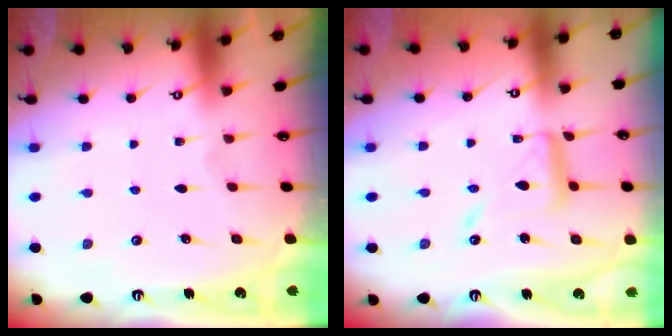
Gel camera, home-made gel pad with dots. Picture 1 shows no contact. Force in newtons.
{"total": 12.1, "press": 12.0, "slide": 1.0}